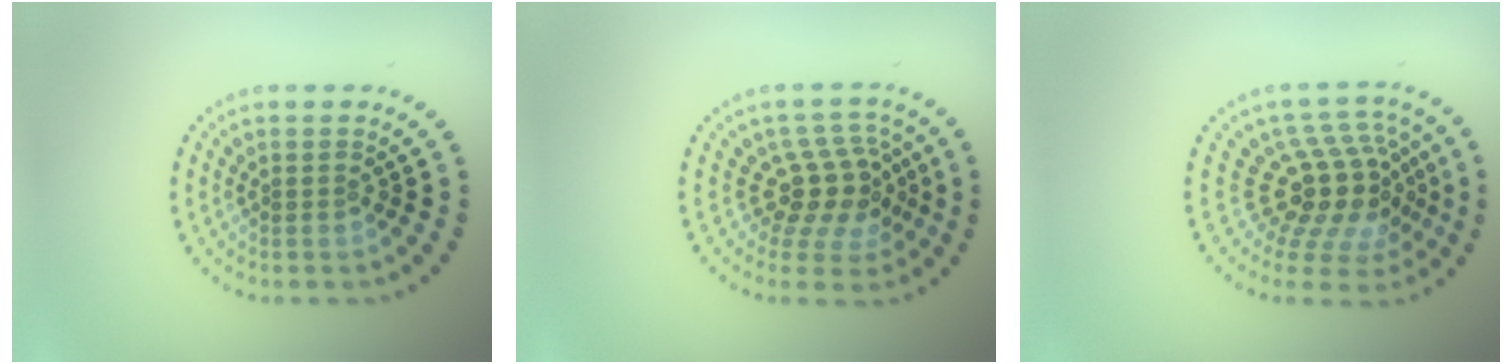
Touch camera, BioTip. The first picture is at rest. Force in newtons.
{"total": 3.9, "press": 3.2, "slide": 2.3}
{"total": 5.3, "press": 3.9, "slide": 3.7}